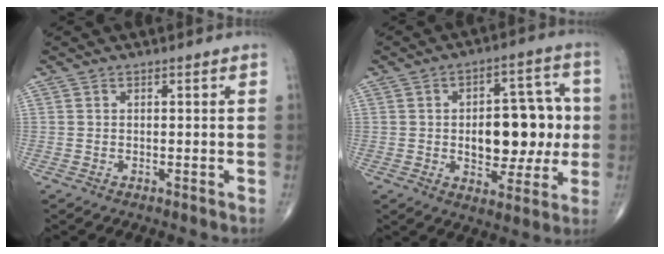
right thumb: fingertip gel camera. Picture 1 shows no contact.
{"total": 15.8, "force": [-0.2, 9.1, 12.9], "torque": [-0.130, 0.024, 0.003]}